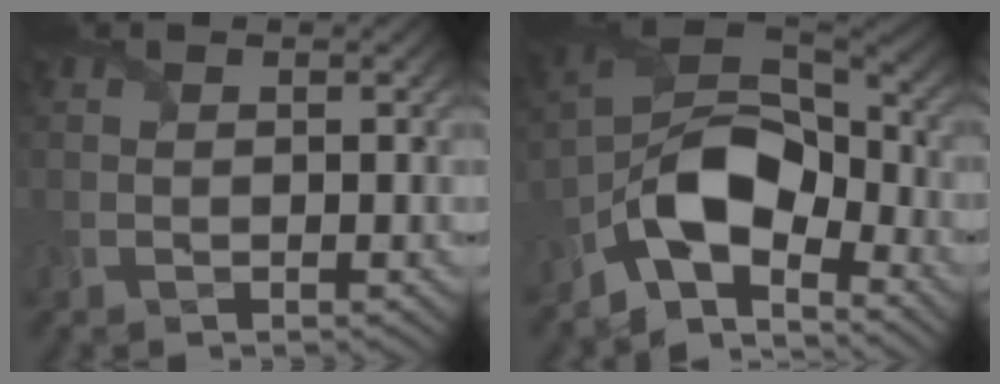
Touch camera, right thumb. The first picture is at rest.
{"total": 12.2, "force": [-6.6, 6.4, 8.0], "torque": [-0.157, -0.007, -0.142]}